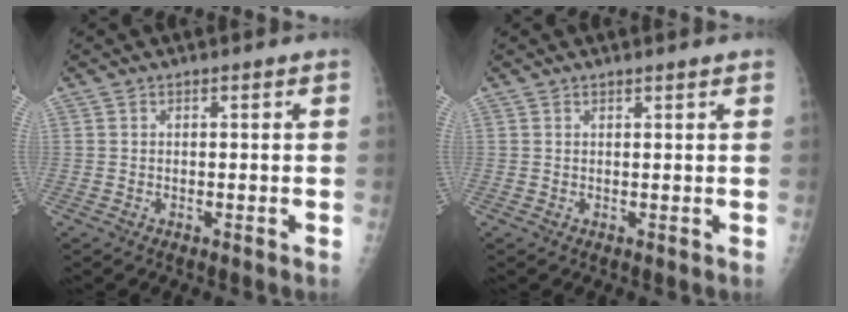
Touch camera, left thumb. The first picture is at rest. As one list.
[{"total": 1.1, "force": [0.9, 0.0, 0.6], "torque": [-0.005, 0.001, 0.014]}]